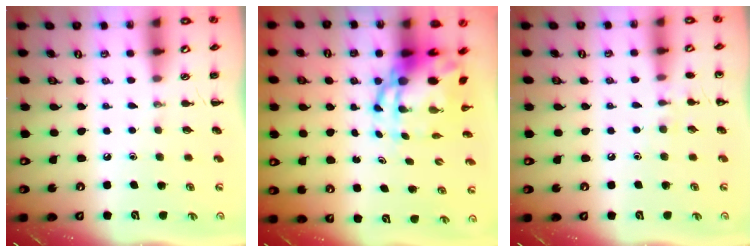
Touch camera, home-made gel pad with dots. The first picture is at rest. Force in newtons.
{"total": 8.4, "press": 8.1, "slide": 2.1}
{"total": 6.2, "press": 5.9, "slide": 2.0}